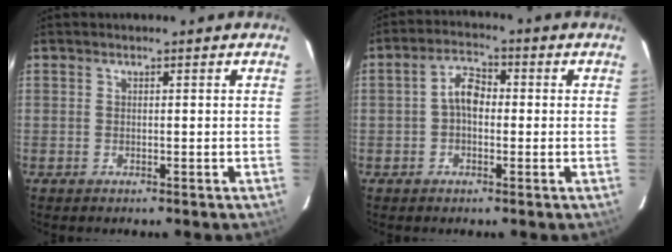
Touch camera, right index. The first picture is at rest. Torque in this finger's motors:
{"motor_torque": [0.64, -0.02, 0.36, 0.07]}